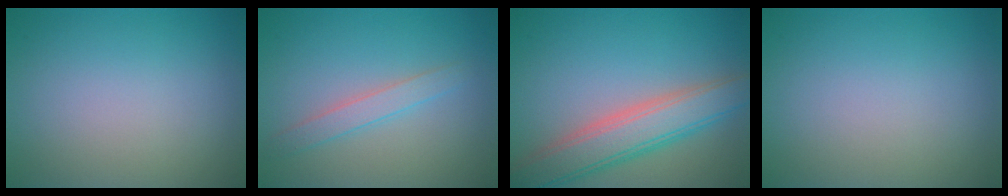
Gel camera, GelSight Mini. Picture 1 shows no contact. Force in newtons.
{"total": 2.1, "press": 2.1, "slide": 0.1}
{"total": 6.0, "press": 6.0, "slide": 0.4}
{"total": 0.0}